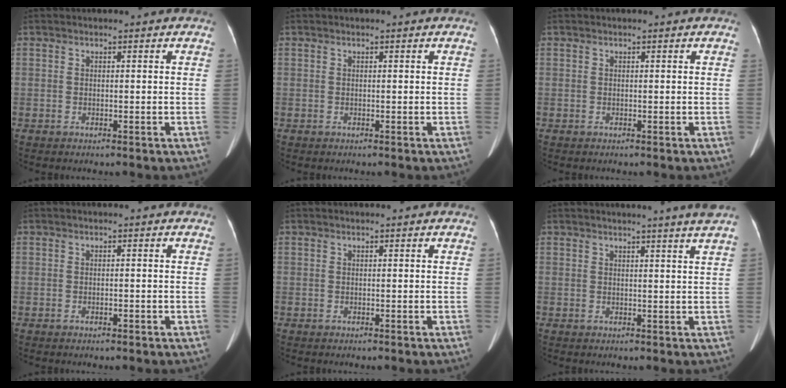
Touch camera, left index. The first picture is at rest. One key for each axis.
{"total": 0.0}
{"total": 0.0}
{"total": 0.7, "fx": -0.4, "fy": 0.2, "fz": 0.5, "tx": -0.010, "ty": 0.001, "tz": -0.004}
{"total": 0.0}
{"total": 3.8, "fx": 3.1, "fy": -1.1, "fz": 1.7, "tx": -0.023, "ty": -0.005, "tz": 0.030}